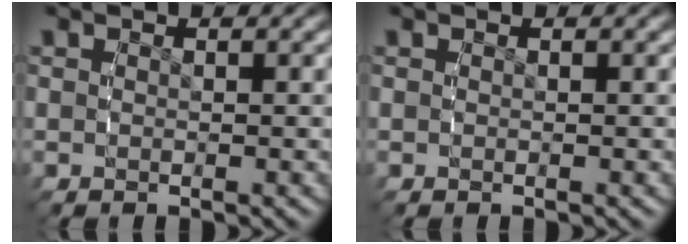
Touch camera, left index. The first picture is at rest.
{"total": 0.0}